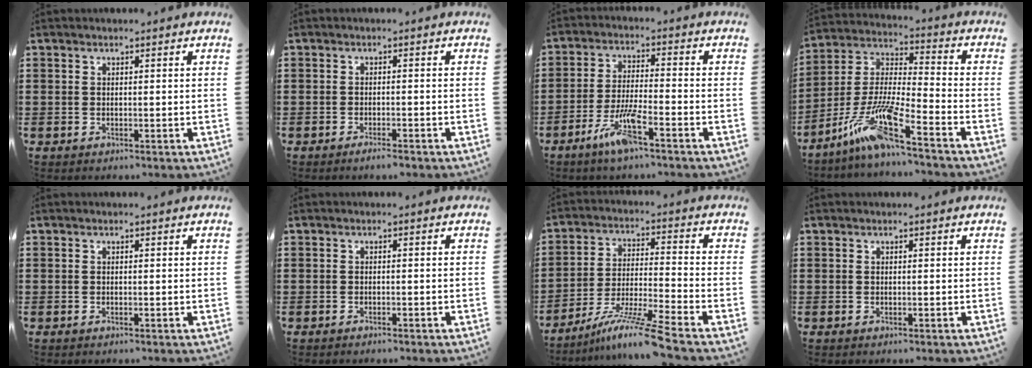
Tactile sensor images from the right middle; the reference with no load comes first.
{"total": 1.6, "force": [-1.4, 0.1, 0.8], "torque": [-0.016, -0.004, -0.024]}
{"total": 7.0, "force": [-4.3, 1.0, 5.4], "torque": [-0.119, -0.008, -0.082]}
{"total": 11.5, "force": [-8.4, 0.6, 7.7], "torque": [-0.177, -0.012, -0.173]}
{"total": 0.0}
{"total": 0.6, "force": [-0.6, 0.0, 0.1], "torque": [-0.005, -0.003, -0.011]}
{"total": 9.9, "force": [-7.8, -0.7, 6.0], "torque": [-0.116, -0.007, -0.155]}
{"total": 0.0}